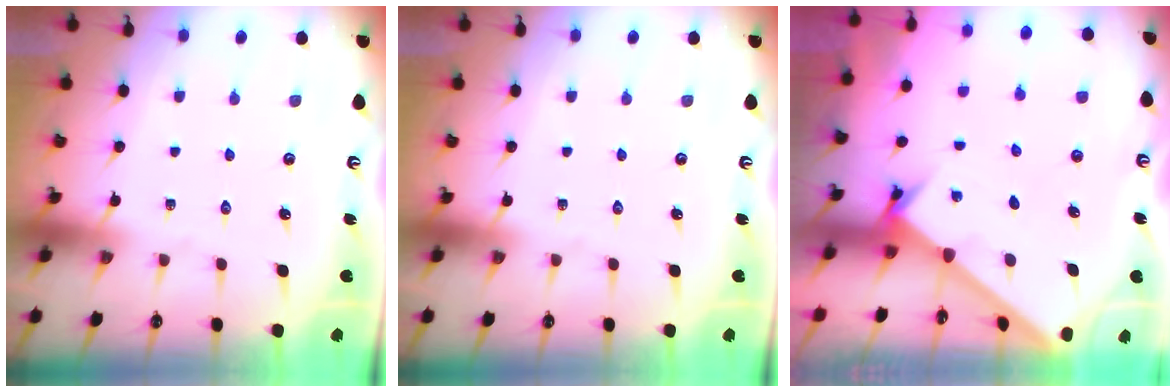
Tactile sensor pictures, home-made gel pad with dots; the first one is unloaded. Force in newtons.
{"total": 0.0}
{"total": 1.8, "press": 1.8, "slide": 0.2}